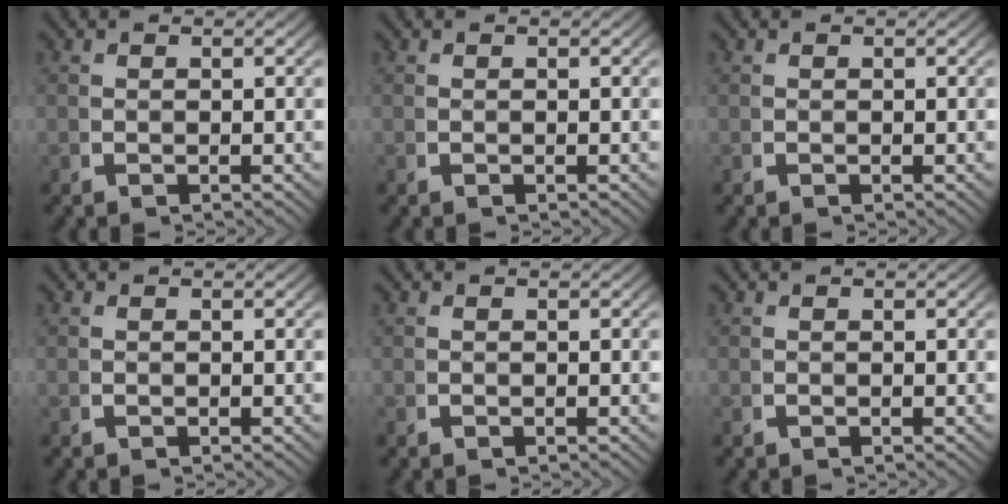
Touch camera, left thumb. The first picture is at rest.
{"total": 0.0}
{"total": 0.0}
{"total": 0.0}
{"total": 0.0}
{"total": 0.0}